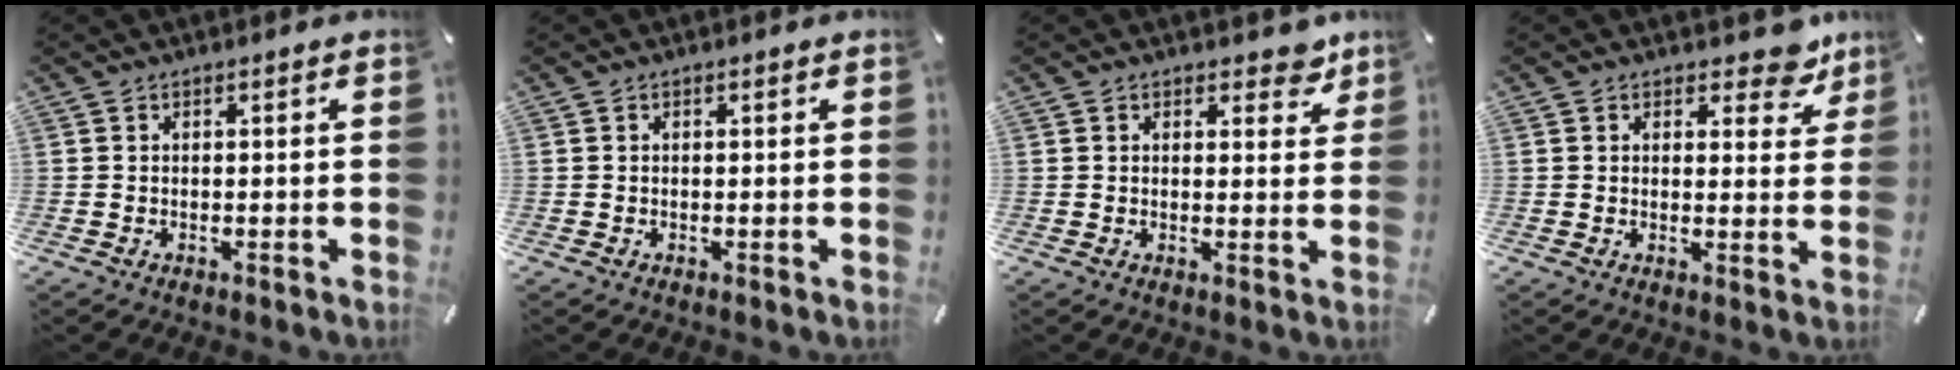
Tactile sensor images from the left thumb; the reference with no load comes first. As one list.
[{"total": 0.0}, {"total": 4.4, "force": [3.0, 2.6, 1.8], "torque": [0.004, -0.018, 0.044]}, {"total": 7.7, "force": [5.4, 4.0, 3.8], "torque": [-0.023, -0.036, 0.089]}]